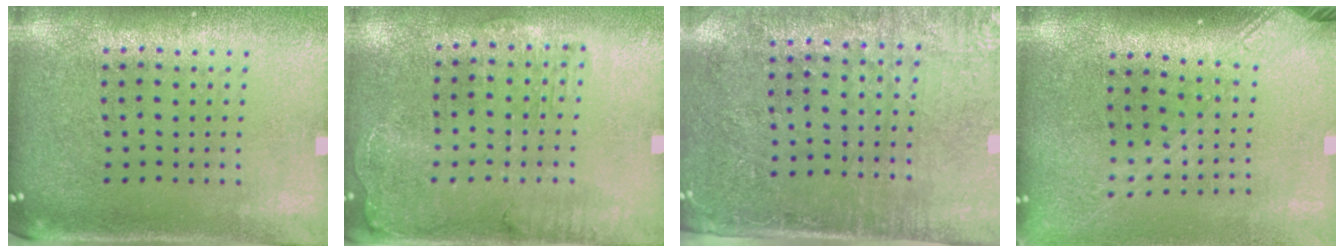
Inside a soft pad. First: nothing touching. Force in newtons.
{"total": 1.4, "press": 1.3, "slide": 0.5}
{"total": 2.9, "press": 2.5, "slide": 1.5}
{"total": 2.1, "press": 1.6, "slide": 1.4}